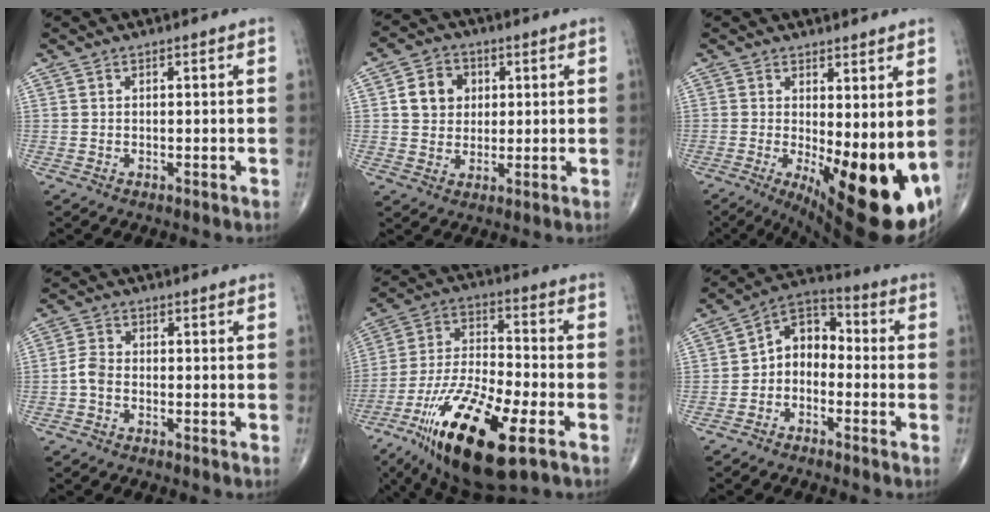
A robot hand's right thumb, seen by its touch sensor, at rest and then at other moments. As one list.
[{"total": 7.4, "force": [1.6, 6.4, 3.4], "torque": [-0.028, -0.003, 0.025]}, {"total": 17.6, "force": [-2.1, 6.5, 16.2], "torque": [-0.201, -0.032, -0.004]}, {"total": 2.9, "force": [-1.1, 1.9, 1.9], "torque": [-0.039, 0.010, -0.029]}, {"total": 23.2, "force": [-10.6, 7.3, 19.3], "torque": [-0.388, 0.020, -0.185]}, {"total": 8.2, "force": [-1.9, 6.0, 5.2], "torque": [-0.058, 0.046, -0.055]}]